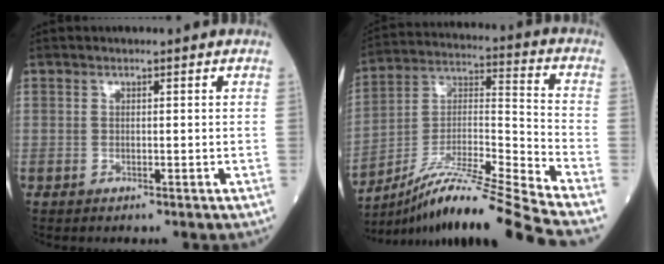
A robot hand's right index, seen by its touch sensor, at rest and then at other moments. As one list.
[{"total": 19.2, "force": [-16.2, -2.5, 10.0], "torque": [-0.192, -0.005, -0.293]}]